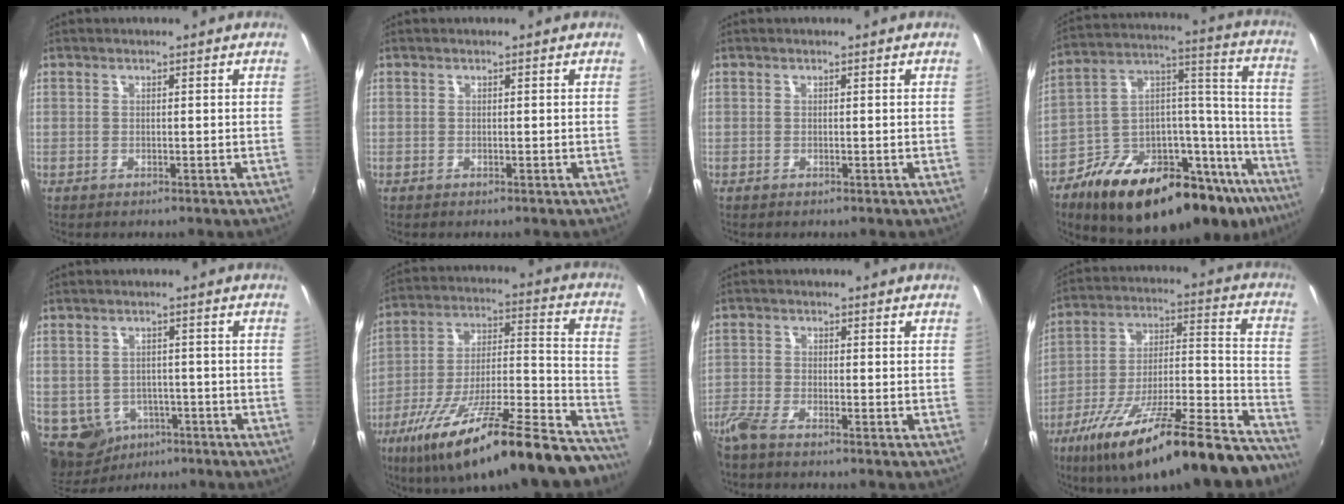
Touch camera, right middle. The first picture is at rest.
{"total": 0.0}
{"total": 0.0}
{"total": 32.5, "force": [-21.8, 13.1, 20.3], "torque": [-0.279, 0.031, -0.315]}
{"total": 9.1, "force": [-3.9, 7.6, 3.3], "torque": [-0.095, -0.009, -0.040]}
{"total": 29.6, "force": [-22.1, 6.0, 18.8], "torque": [-0.275, -0.031, -0.333]}
{"total": 4.1, "force": [-3.6, 0.5, 2.0], "torque": [-0.058, -0.012, -0.077]}
{"total": 28.1, "force": [-21.2, 5.3, 17.7], "torque": [-0.258, -0.027, -0.322]}